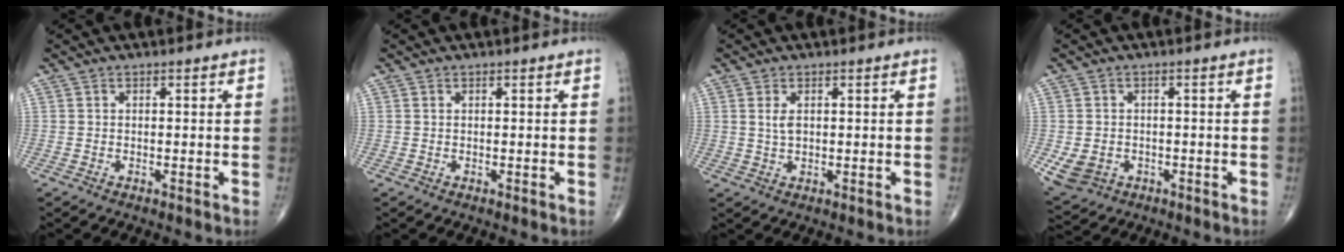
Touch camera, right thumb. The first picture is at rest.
{"total": 0.0}
{"total": 2.6, "force": [0.7, 1.4, 2.1], "torque": [-0.039, -0.002, 0.017]}
{"total": 5.7, "force": [-1.6, 4.9, 2.6], "torque": [-0.045, 0.008, -0.014]}